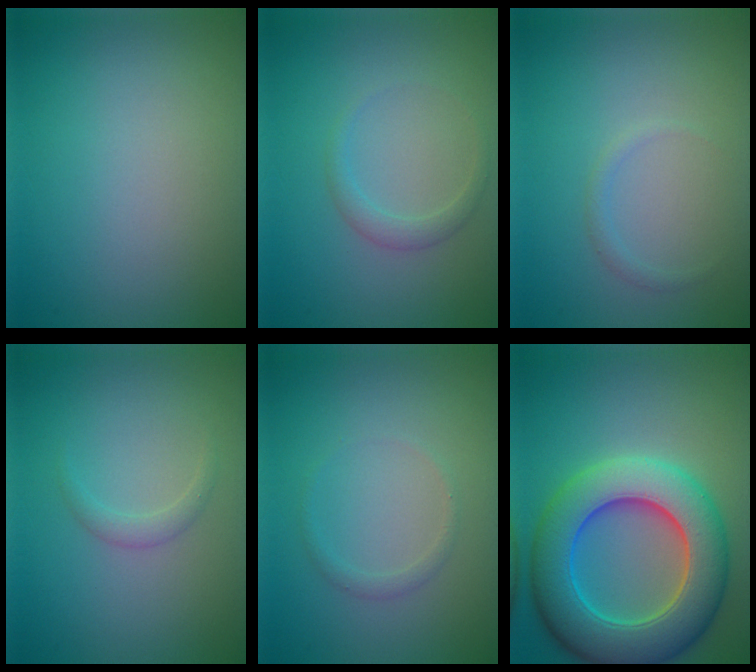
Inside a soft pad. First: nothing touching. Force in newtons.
{"total": 1.4, "press": 1.4, "slide": 0.0}
{"total": 0.7, "press": 0.7, "slide": 0.1}
{"total": 1.1, "press": 1.1, "slide": 0.1}
{"total": 0.9, "press": 0.9, "slide": 0.0}
{"total": 10.3, "press": 10.3, "slide": 0.6}